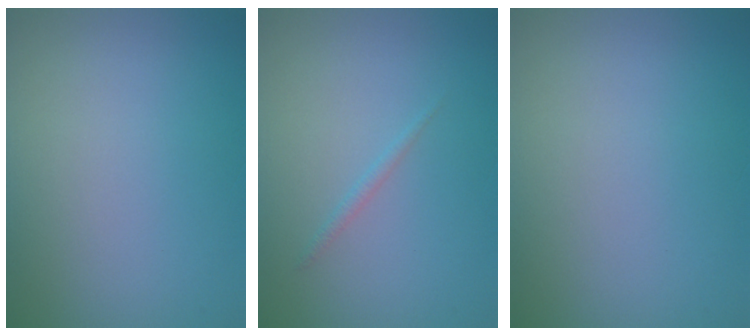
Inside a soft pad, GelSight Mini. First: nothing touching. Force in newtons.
{"total": 0.6, "press": 0.6, "slide": 0.0}
{"total": 0.0}